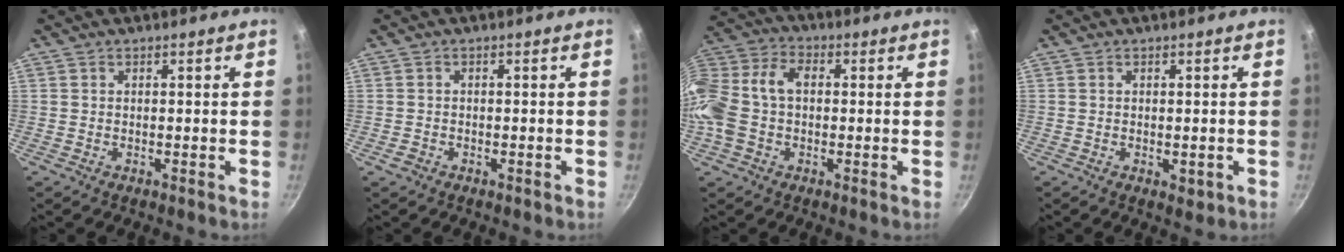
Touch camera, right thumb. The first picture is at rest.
{"total": 1.2, "force": [-0.8, 0.8, 0.5], "torque": [-0.015, 0.005, -0.013]}
{"total": 14.6, "force": [-0.7, 10.4, 10.3], "torque": [-0.203, 0.041, -0.034]}
{"total": 2.1, "force": [-0.6, 1.1, 1.7], "torque": [-0.022, -0.006, -0.005]}